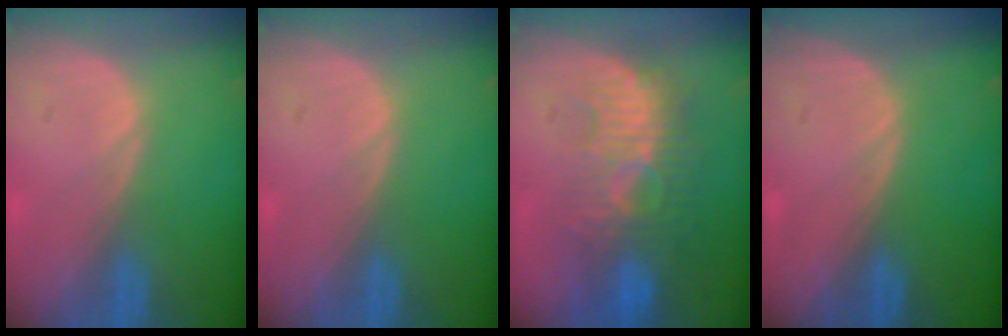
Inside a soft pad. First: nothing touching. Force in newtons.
{"total": 0.0}
{"total": 9.5, "press": 9.0, "slide": 3.2}
{"total": 0.0}